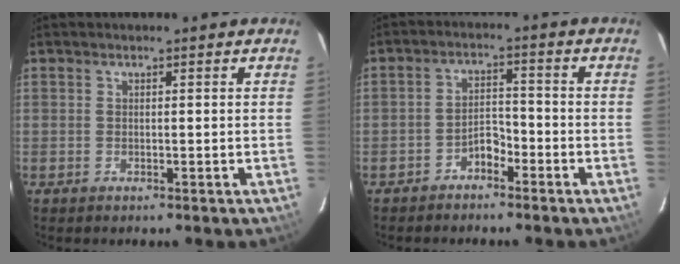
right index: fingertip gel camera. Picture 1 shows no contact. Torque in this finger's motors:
{"motor_torque": [0.00, 0.04, 0.06, 0.03]}